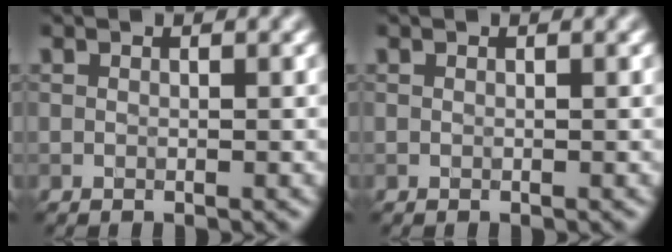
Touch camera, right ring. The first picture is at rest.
{"total": 0.0}